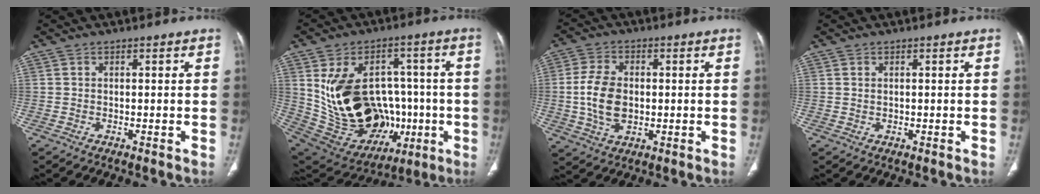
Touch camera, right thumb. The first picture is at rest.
{"total": 27.3, "force": [-1.4, 18.9, 19.6], "torque": [-0.327, 0.021, 0.023]}
{"total": 9.7, "force": [-0.2, 6.3, 7.3], "torque": [-0.141, 0.004, -0.003]}
{"total": 0.6, "force": [0.2, 0.4, 0.4], "torque": [-0.007, 0.001, 0.006]}